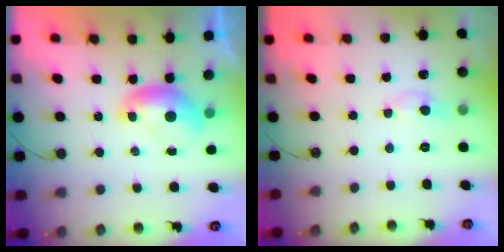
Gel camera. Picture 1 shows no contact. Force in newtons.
{"total": 1.7, "press": 1.7, "slide": 0.2}